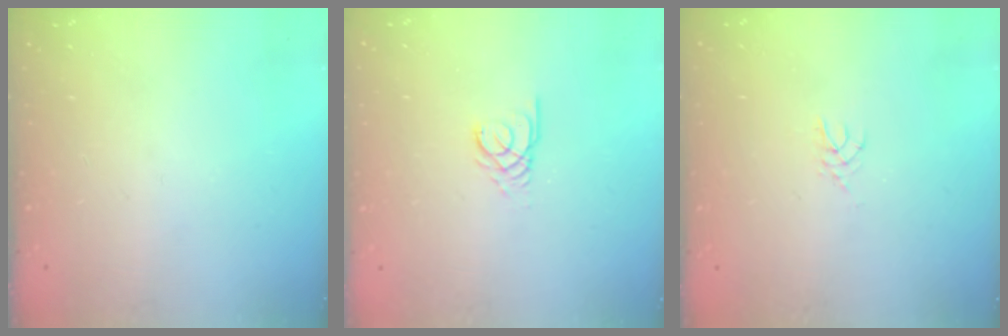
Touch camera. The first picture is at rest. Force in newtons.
{"total": 2.7, "press": 2.7, "slide": 0.3}
{"total": 2.5, "press": 2.4, "slide": 0.4}